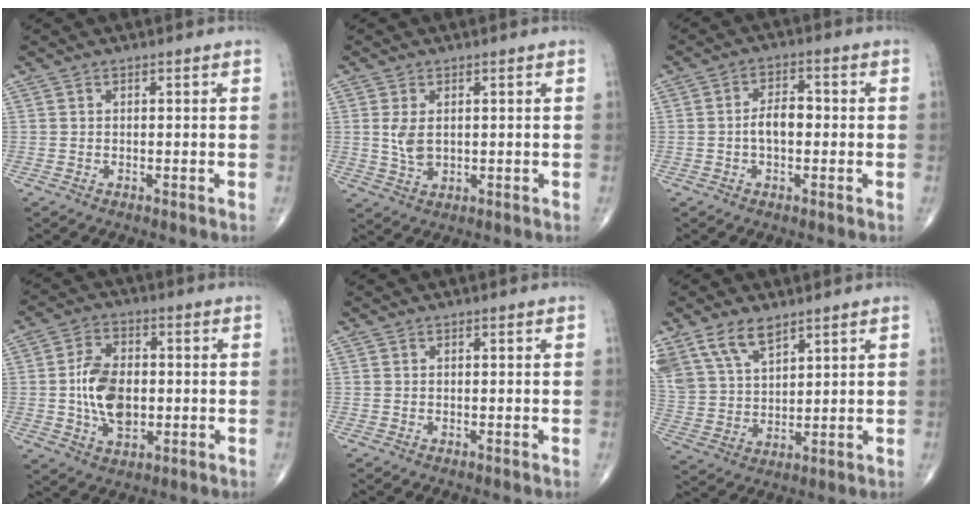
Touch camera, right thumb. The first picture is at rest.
{"total": 4.2, "force": [0.7, 2.5, 3.3], "torque": [-0.067, -0.008, 0.019]}
{"total": 5.0, "force": [-0.6, 2.8, 4.1], "torque": [-0.065, 0.017, -0.016]}
{"total": 11.0, "force": [-0.5, 6.9, 8.5], "torque": [-0.136, 0.006, -0.008]}
{"total": 0.0}
{"total": 12.4, "force": [8.1, 6.5, 6.9], "torque": [-0.128, -0.018, 0.171]}